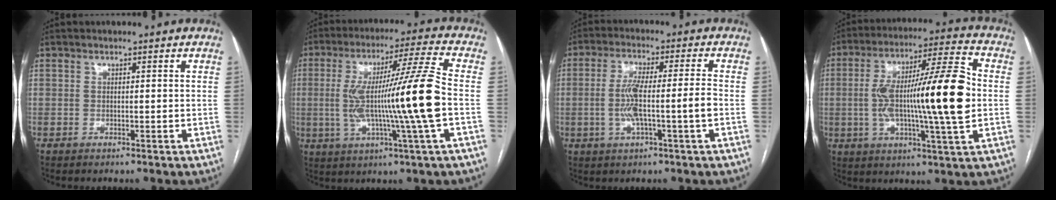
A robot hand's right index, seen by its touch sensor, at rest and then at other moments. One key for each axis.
{"total": 16.1, "fx": -1.4, "fy": -1.5, "fz": 16.0, "tx": -0.289, "ty": 0.001, "tz": -0.029}
{"total": 8.2, "fx": -1.6, "fy": 0.1, "fz": 8.0, "tx": -0.159, "ty": 0.009, "tz": -0.027}
{"total": 19.4, "fx": -0.5, "fy": 1.3, "fz": 19.3, "tx": -0.331, "ty": 0.013, "tz": -0.015}